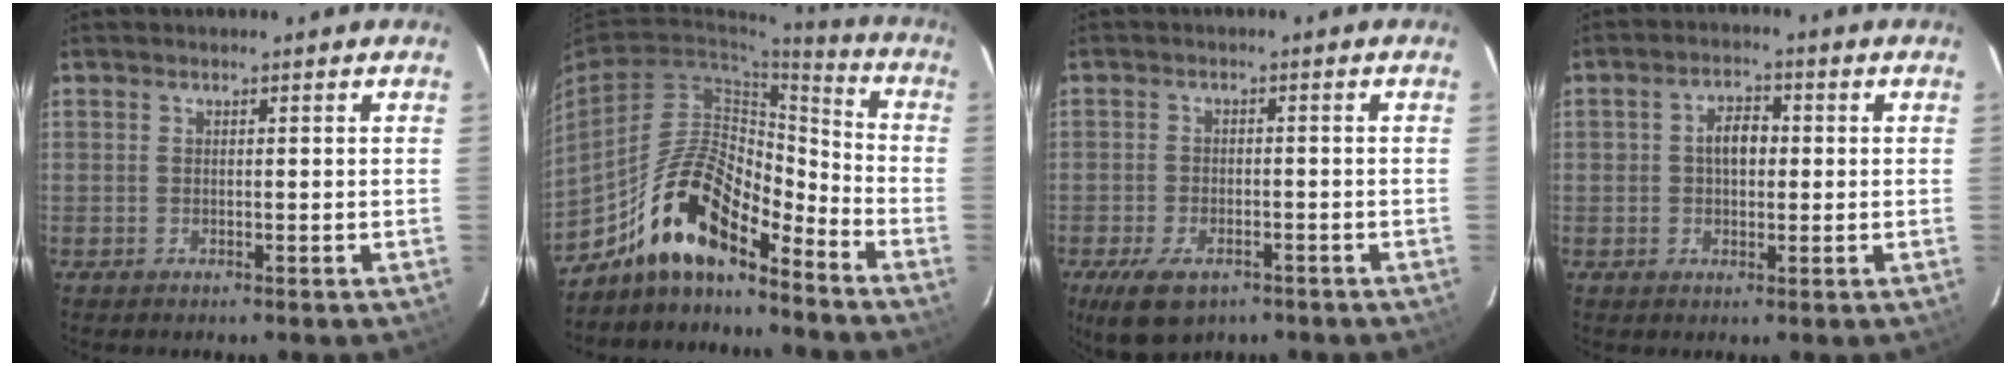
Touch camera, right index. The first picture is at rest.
{"total": 14.8, "force": [-11.4, 4.6, 8.2], "torque": [-0.154, 0.021, -0.210]}
{"total": 7.9, "force": [-4.8, 4.1, 4.7], "torque": [-0.108, -0.019, -0.079]}
{"total": 4.7, "force": [0.3, 3.1, 3.5], "torque": [-0.059, 0.014, 0.007]}